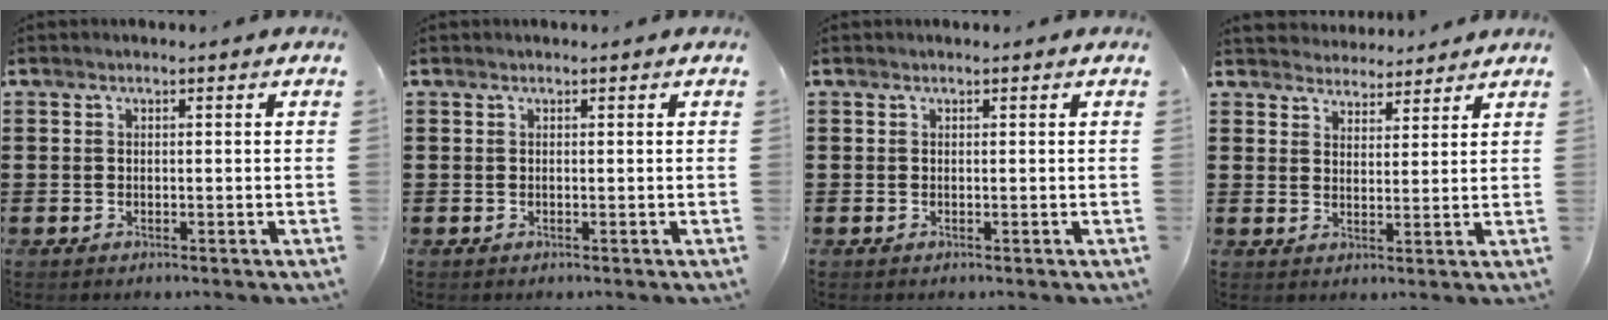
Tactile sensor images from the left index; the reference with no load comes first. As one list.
[{"total": 0.0}, {"total": 0.0}, {"total": 3.5, "force": [3.4, 0.8, -0.4], "torque": [-0.006, -0.010, 0.064]}]